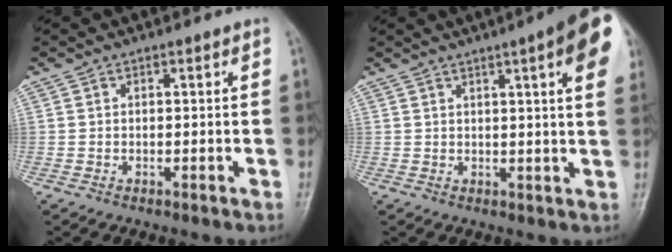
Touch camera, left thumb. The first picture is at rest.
{"total": 12.9, "force": [5.6, 2.1, 11.5], "torque": [-0.129, -0.008, 0.060]}